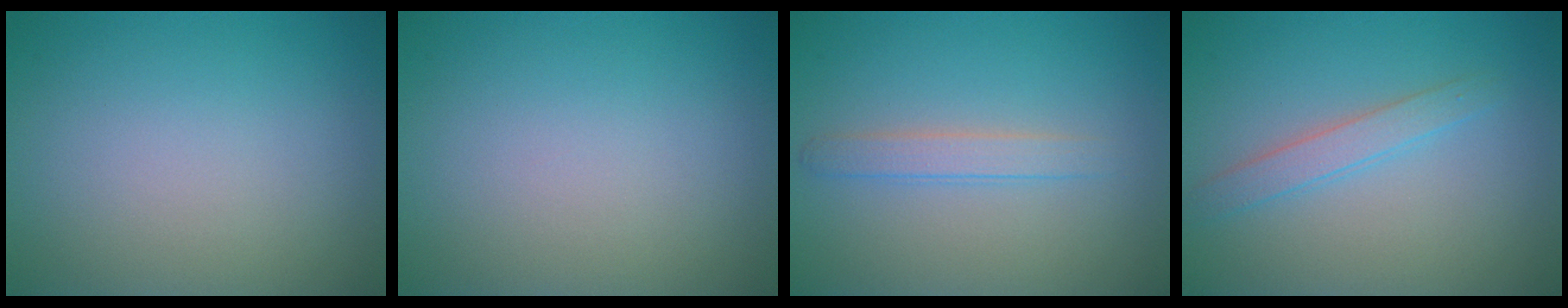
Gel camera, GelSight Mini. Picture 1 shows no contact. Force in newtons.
{"total": 0.0}
{"total": 1.8, "press": 1.8, "slide": 0.1}
{"total": 2.0, "press": 2.0, "slide": 0.2}